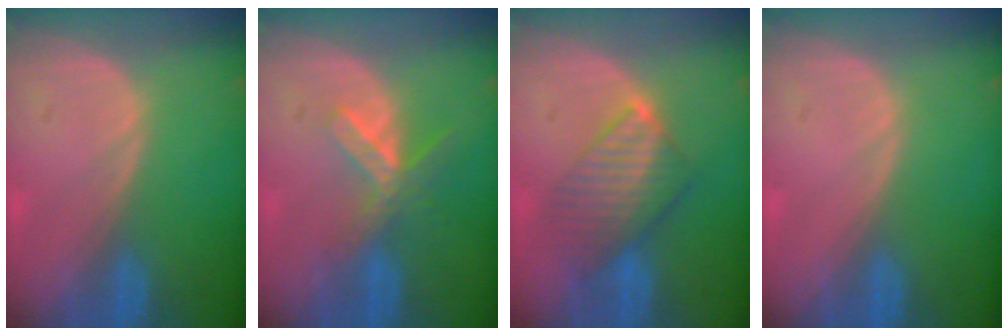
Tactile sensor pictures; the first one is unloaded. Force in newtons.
{"total": 5.5, "press": 5.0, "slide": 2.3}
{"total": 6.8, "press": 6.7, "slide": 1.0}
{"total": 0.0}